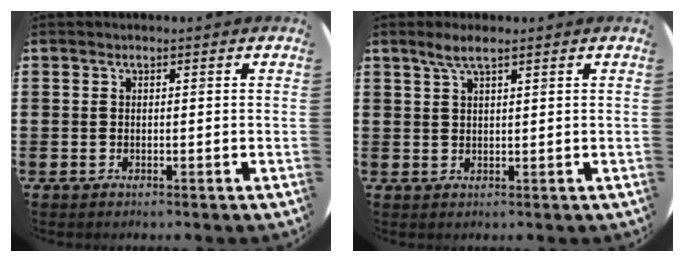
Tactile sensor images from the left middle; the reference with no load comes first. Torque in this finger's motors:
{"motor_torque": [0.63, -0.40, 0.07, 0.02]}